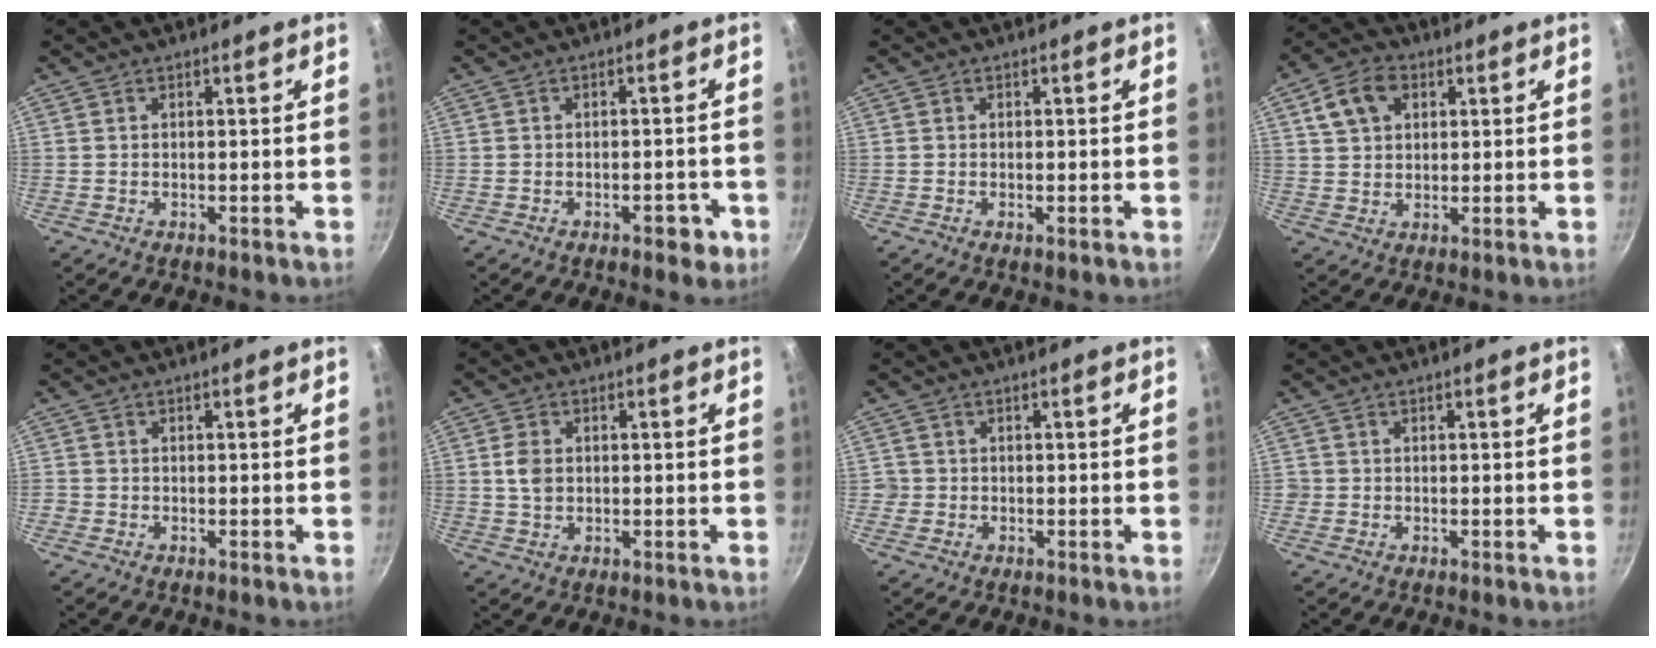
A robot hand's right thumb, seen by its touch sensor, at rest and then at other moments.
{"total": 3.9, "force": [-1.8, 2.1, 2.7], "torque": [-0.014, 0.019, -0.014]}
{"total": 0.9, "force": [-0.3, 0.3, 0.9], "torque": [-0.014, -0.001, -0.005]}
{"total": 8.2, "force": [3.0, 6.0, 4.7], "torque": [-0.072, 0.007, 0.047]}
{"total": 1.0, "force": [-0.4, 0.9, 0.2], "torque": [-0.004, 0.001, -0.010]}
{"total": 4.0, "force": [0.3, 3.0, 2.7], "torque": [-0.047, 0.003, 0.004]}
{"total": 1.7, "force": [-0.4, 1.6, 0.2], "torque": [0.003, 0.008, -0.007]}
{"total": 0.9, "force": [-0.2, 0.9, 0.1], "torque": [-0.001, 0.001, -0.006]}